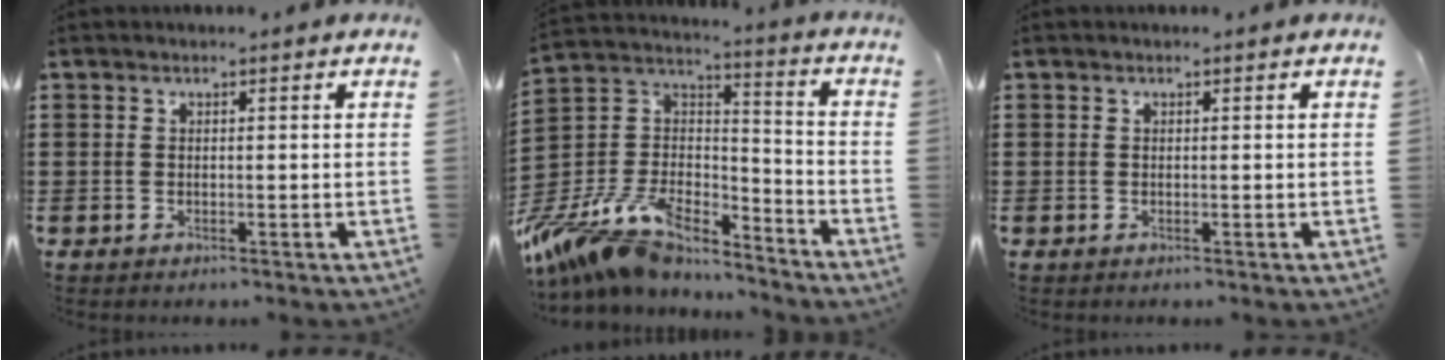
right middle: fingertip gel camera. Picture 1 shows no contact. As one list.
[{"total": 13.9, "force": [-11.6, 5.5, 5.5], "torque": [-0.135, 0.019, -0.216]}, {"total": 0.0}]